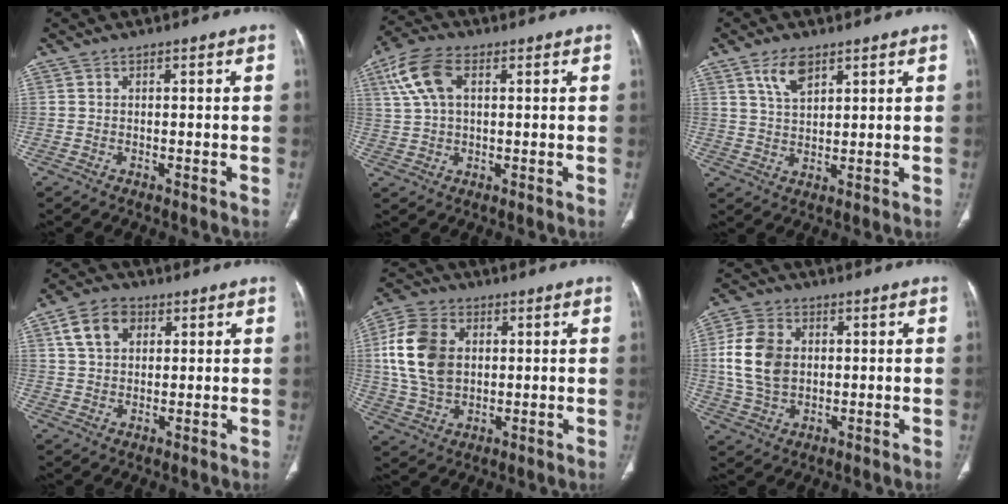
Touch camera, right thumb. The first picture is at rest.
{"total": 9.1, "force": [3.1, 5.1, 6.9], "torque": [-0.149, 0.014, 0.059]}
{"total": 5.6, "force": [3.4, 2.7, 3.6], "torque": [-0.057, -0.017, 0.067]}
{"total": 7.8, "force": [3.1, 5.5, 4.6], "torque": [-0.068, 0.003, 0.052]}
{"total": 14.0, "force": [2.4, 10.0, 9.5], "torque": [-0.177, 0.002, 0.046]}
{"total": 11.3, "force": [1.3, 8.2, 7.6], "torque": [-0.140, 0.002, 0.028]}